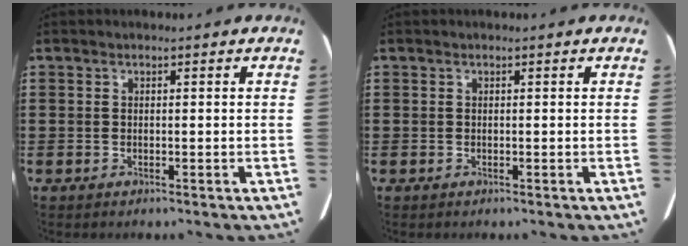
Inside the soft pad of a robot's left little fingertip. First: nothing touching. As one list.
[{"total": 0.0}]